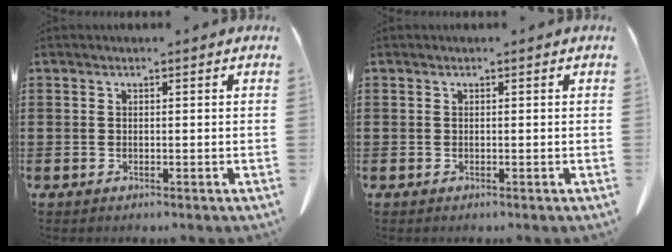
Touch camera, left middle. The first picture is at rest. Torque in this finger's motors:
{"motor_torque": [-0.04, 0.04, 0.00, -0.01]}